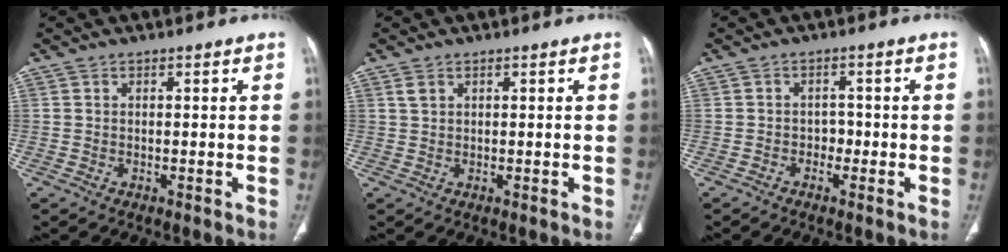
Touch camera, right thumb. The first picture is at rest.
{"total": 1.4, "force": [0.9, 0.8, 0.7], "torque": [-0.013, 0.005, 0.022]}
{"total": 1.9, "force": [-0.8, 1.5, 0.9], "torque": [0.009, 0.012, -0.019]}